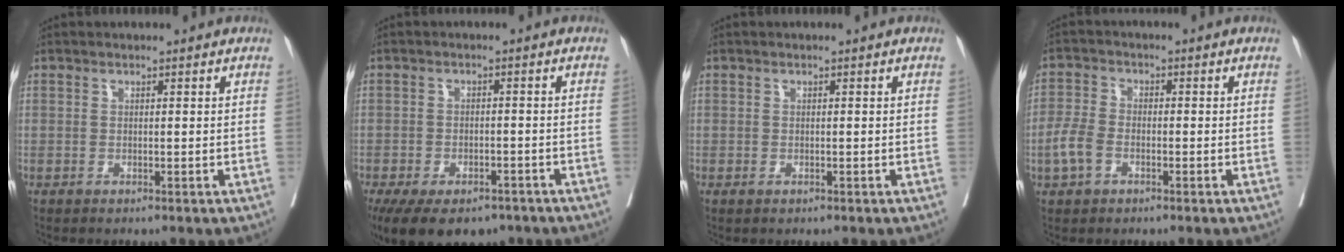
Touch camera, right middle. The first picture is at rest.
{"total": 13.4, "force": [-9.5, 6.6, 6.9], "torque": [-0.140, -0.017, -0.131]}
{"total": 0.0}
{"total": 4.3, "force": [-1.7, 2.6, 3.0], "torque": [-0.078, 0.005, -0.036]}